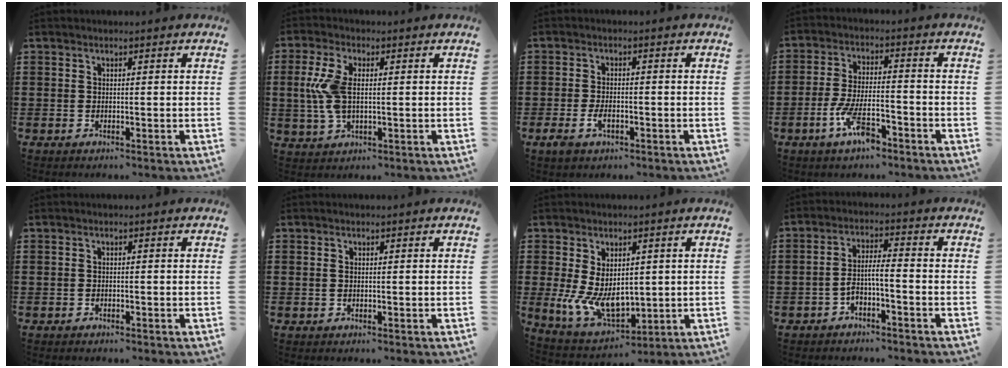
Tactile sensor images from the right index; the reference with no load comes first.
{"total": 7.4, "force": [0.5, 3.5, 6.4], "torque": [-0.160, -0.001, 0.000]}
{"total": 3.0, "force": [-1.2, 1.6, 2.3], "torque": [-0.054, -0.005, -0.025]}
{"total": 8.1, "force": [-4.2, 2.8, 6.4], "torque": [-0.137, -0.002, -0.077]}
{"total": 0.6, "force": [-0.5, 0.2, 0.0], "torque": [-0.002, 0.000, -0.011]}
{"total": 0.6, "force": [0.1, 0.3, 0.5], "torque": [-0.011, 0.002, 0.001]}
{"total": 8.1, "force": [-0.4, 5.4, 6.1], "torque": [-0.129, 0.007, -0.004]}
{"total": 4.1, "force": [-2.5, 0.8, 3.1], "torque": [-0.080, 0.001, -0.057]}